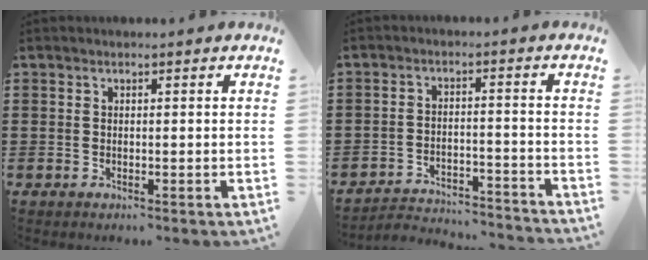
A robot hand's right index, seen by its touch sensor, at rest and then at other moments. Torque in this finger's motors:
{"motor_torque": [-2.14, 0.00, -0.16, -0.21]}